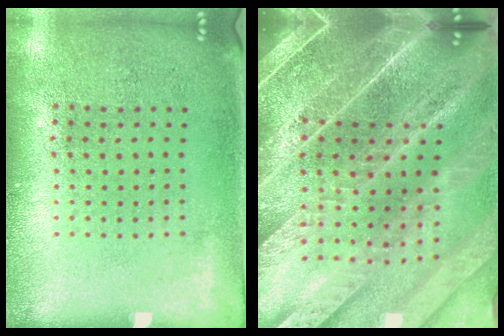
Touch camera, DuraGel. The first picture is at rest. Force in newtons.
{"total": 5.4, "press": 4.6, "slide": 2.8}